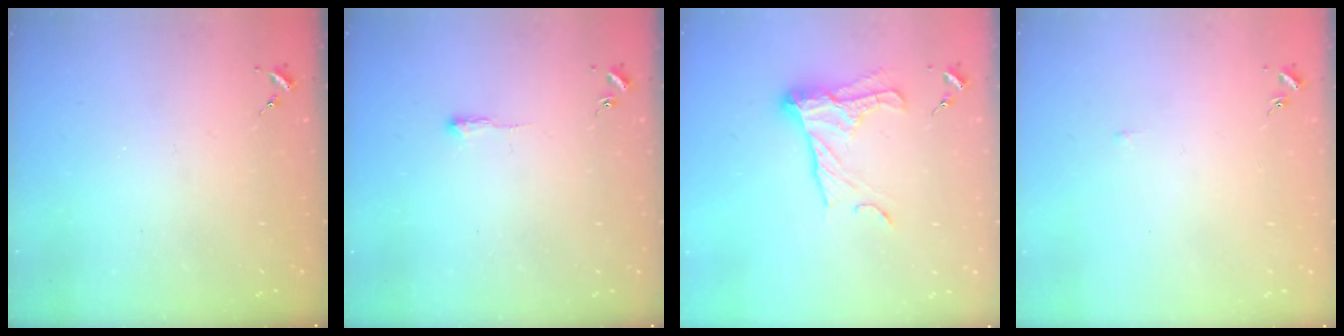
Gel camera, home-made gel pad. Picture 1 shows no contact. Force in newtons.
{"total": 2.4, "press": 2.4, "slide": 0.4}
{"total": 14.9, "press": 14.8, "slide": 1.3}
{"total": 2.6, "press": 2.6, "slide": 0.3}